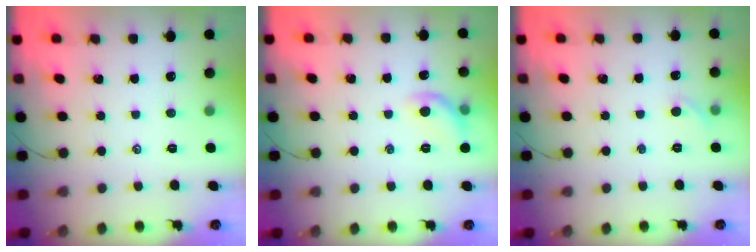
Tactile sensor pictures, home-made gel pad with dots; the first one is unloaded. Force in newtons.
{"total": 7.7, "press": 7.6, "slide": 1.1}
{"total": 3.9, "press": 3.6, "slide": 1.5}